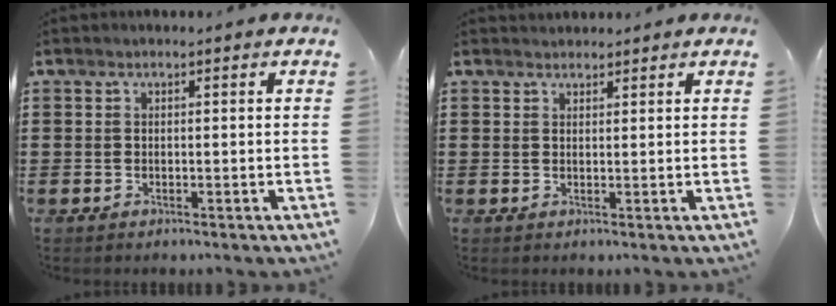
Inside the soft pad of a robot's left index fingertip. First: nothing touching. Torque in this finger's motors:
{"motor_torque": [-0.04, -0.32, 0.00, 0.03]}